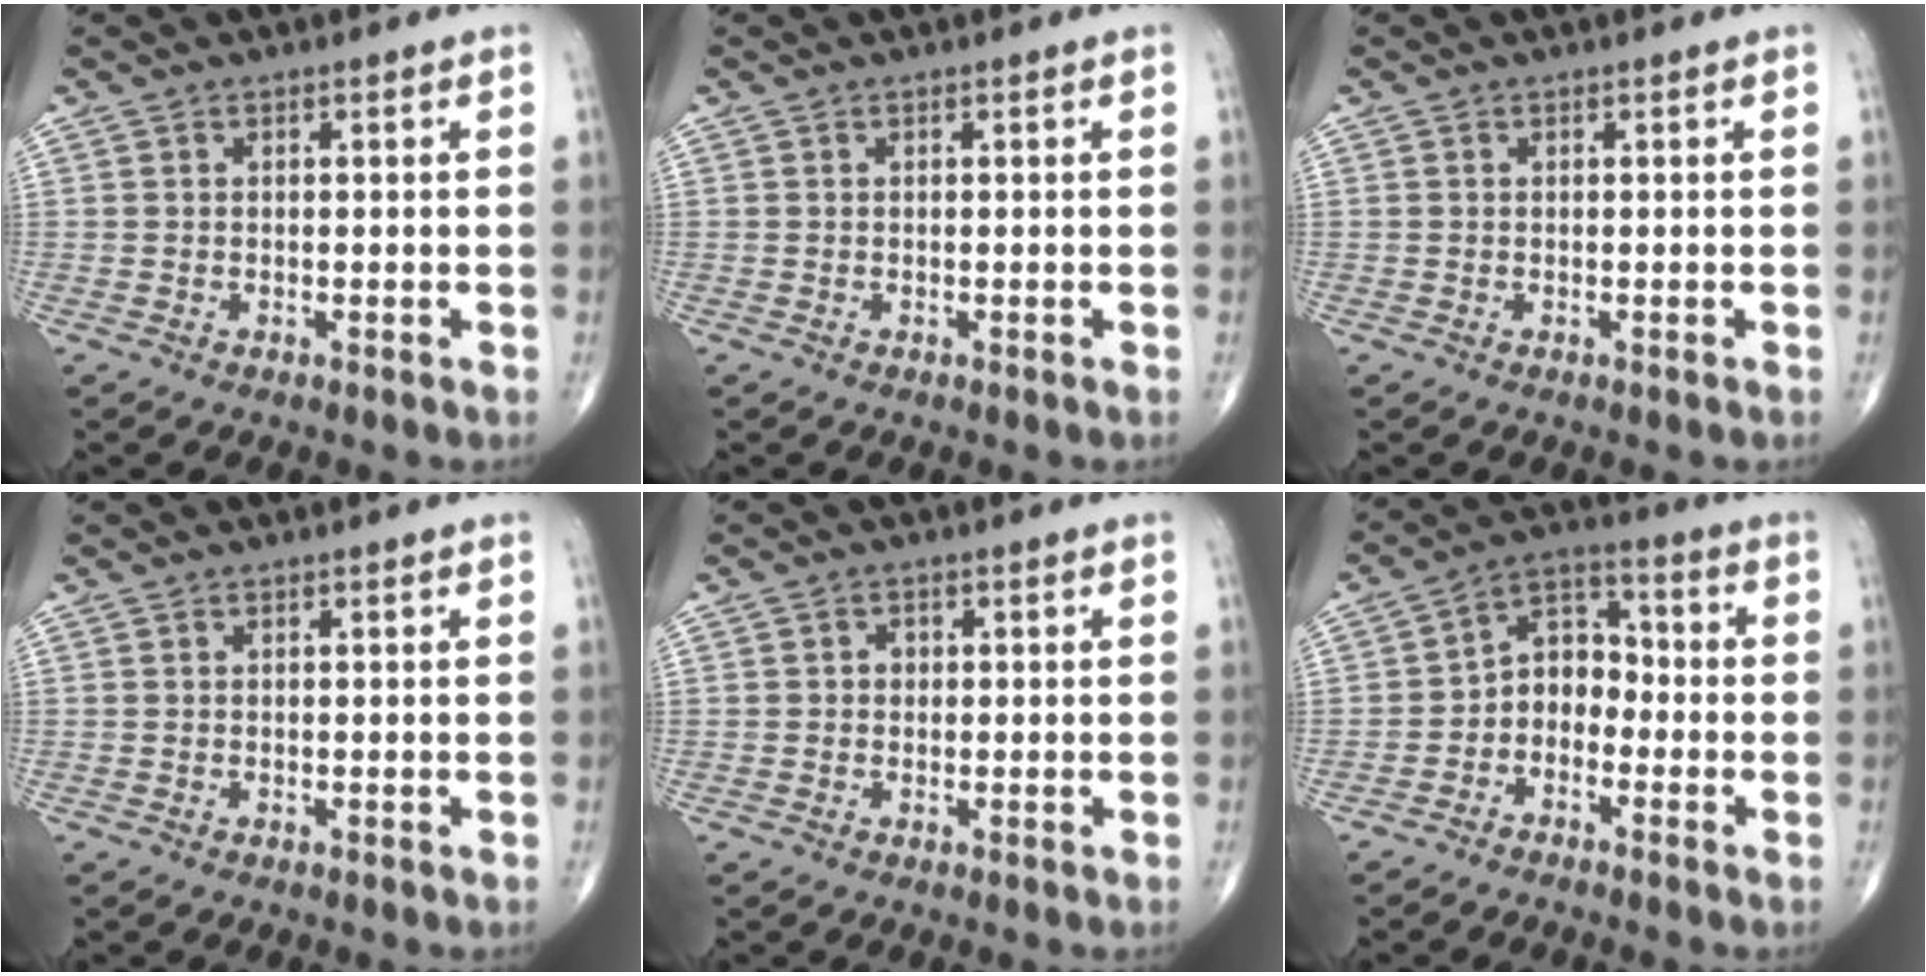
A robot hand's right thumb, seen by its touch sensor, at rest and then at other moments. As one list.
[{"total": 0.0}, {"total": 0.0}, {"total": 0.0}, {"total": 1.4, "force": [0.0, 1.2, 0.6], "torque": [-0.002, 0.004, -0.003]}, {"total": 7.2, "force": [-2.4, 5.4, 4.1], "torque": [-0.040, 0.042, -0.062]}]